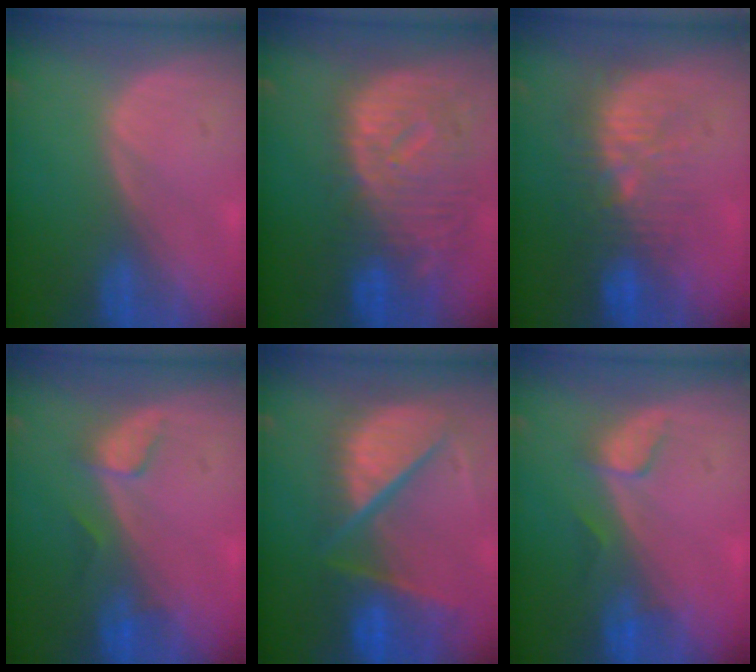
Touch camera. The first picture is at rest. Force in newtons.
{"total": 12.3, "press": 10.6, "slide": 6.1}
{"total": 9.7, "press": 9.1, "slide": 3.6}
{"total": 2.8, "press": 2.7, "slide": 0.4}
{"total": 11.8, "press": 9.8, "slide": 6.5}
{"total": 2.8, "press": 2.7, "slide": 0.4}